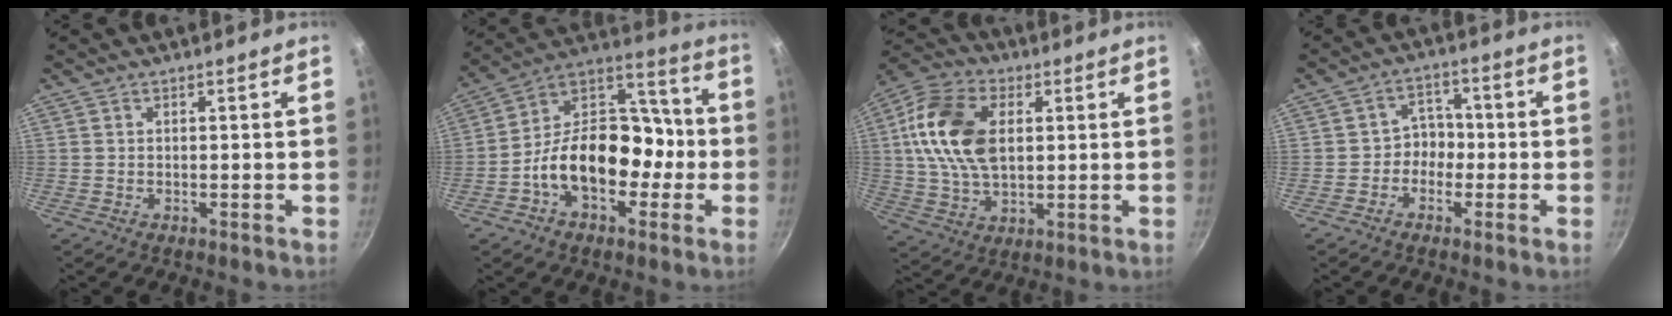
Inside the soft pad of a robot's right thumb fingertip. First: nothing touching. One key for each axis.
{"total": 19.0, "fx": -4.7, "fy": 12.8, "fz": 13.2, "tx": -0.157, "ty": 0.070, "tz": -0.091}
{"total": 16.3, "fx": 2.8, "fy": 10.3, "fz": 12.3, "tx": -0.214, "ty": 0.005, "tz": 0.043}
{"total": 4.5, "fx": -1.5, "fy": 3.8, "fz": 1.8, "tx": 0.013, "ty": 0.023, "tz": -0.032}